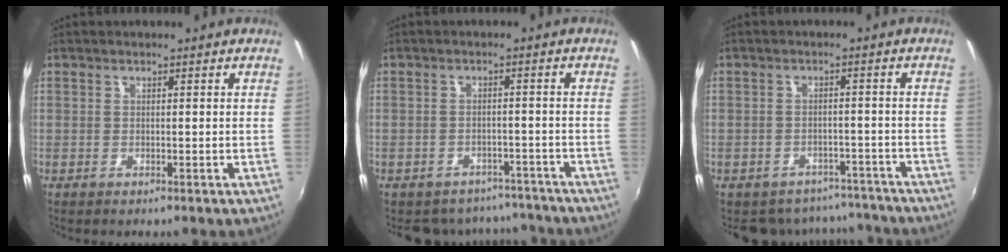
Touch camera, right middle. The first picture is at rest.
{"total": 10.9, "force": [-9.4, 5.0, 2.3], "torque": [-0.057, 0.015, -0.111]}
{"total": 10.9, "force": [-9.5, 5.1, 2.1], "torque": [-0.051, 0.018, -0.110]}